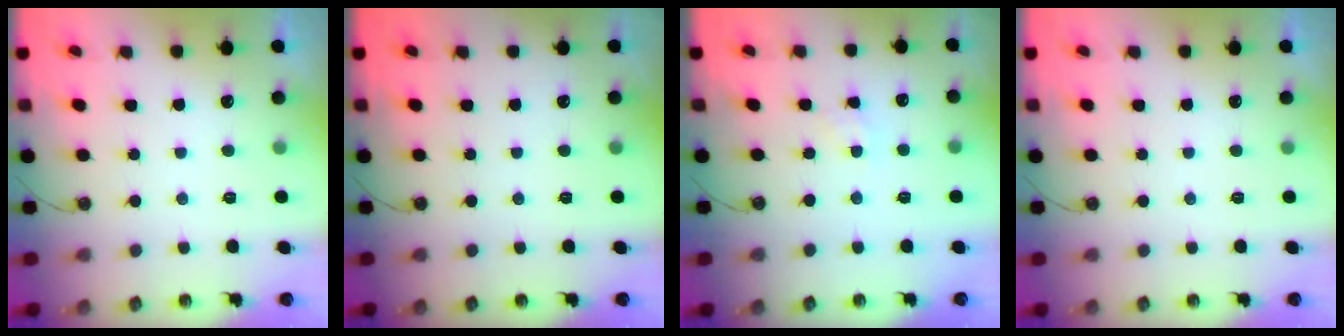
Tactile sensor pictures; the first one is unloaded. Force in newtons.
{"total": 0.0}
{"total": 1.4, "press": 1.3, "slide": 0.2}
{"total": 0.0}